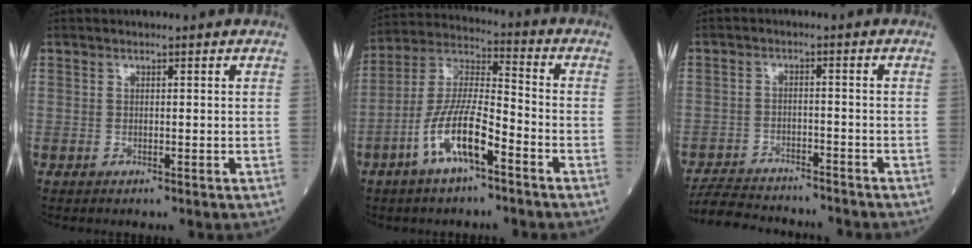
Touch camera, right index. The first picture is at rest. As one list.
[{"total": 11.3, "force": [-5.5, 2.5, 9.5], "torque": [-0.200, 0.005, -0.108]}, {"total": 11.0, "force": [-10.4, 2.1, 2.9], "torque": [-0.051, 0.004, -0.157]}]